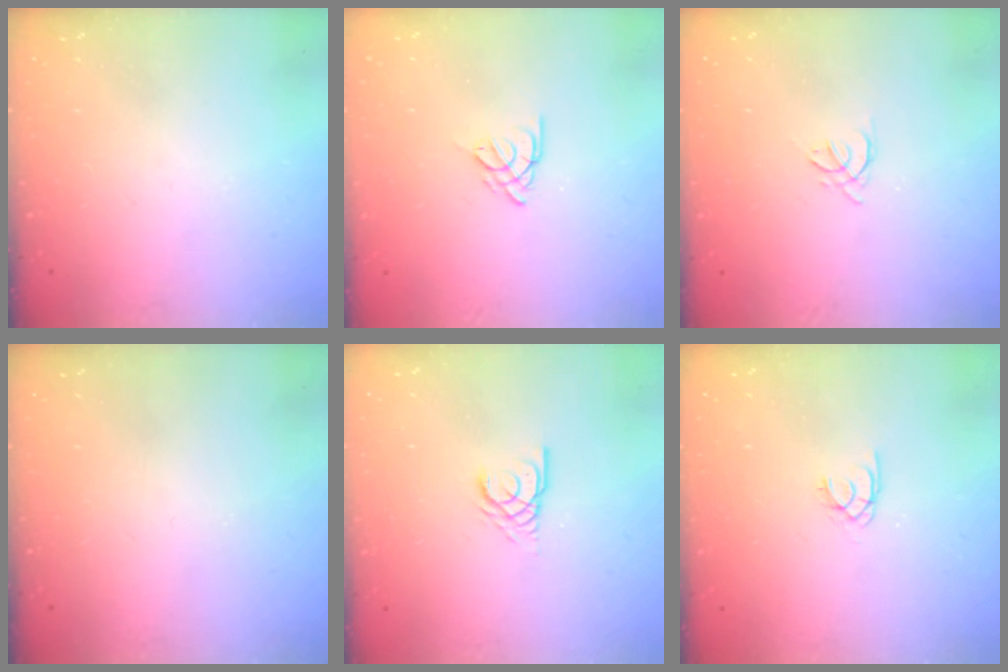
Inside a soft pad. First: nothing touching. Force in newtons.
{"total": 3.8, "press": 3.8, "slide": 0.6}
{"total": 1.5, "press": 1.4, "slide": 0.6}
{"total": 0.0}
{"total": 2.8, "press": 2.8, "slide": 0.1}
{"total": 1.5, "press": 1.4, "slide": 0.2}